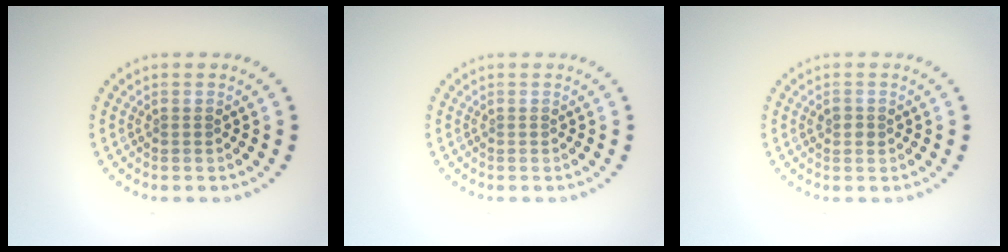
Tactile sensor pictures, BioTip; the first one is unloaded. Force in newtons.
{"total": 0.0}
{"total": 0.9, "press": 0.9, "slide": 0.1}